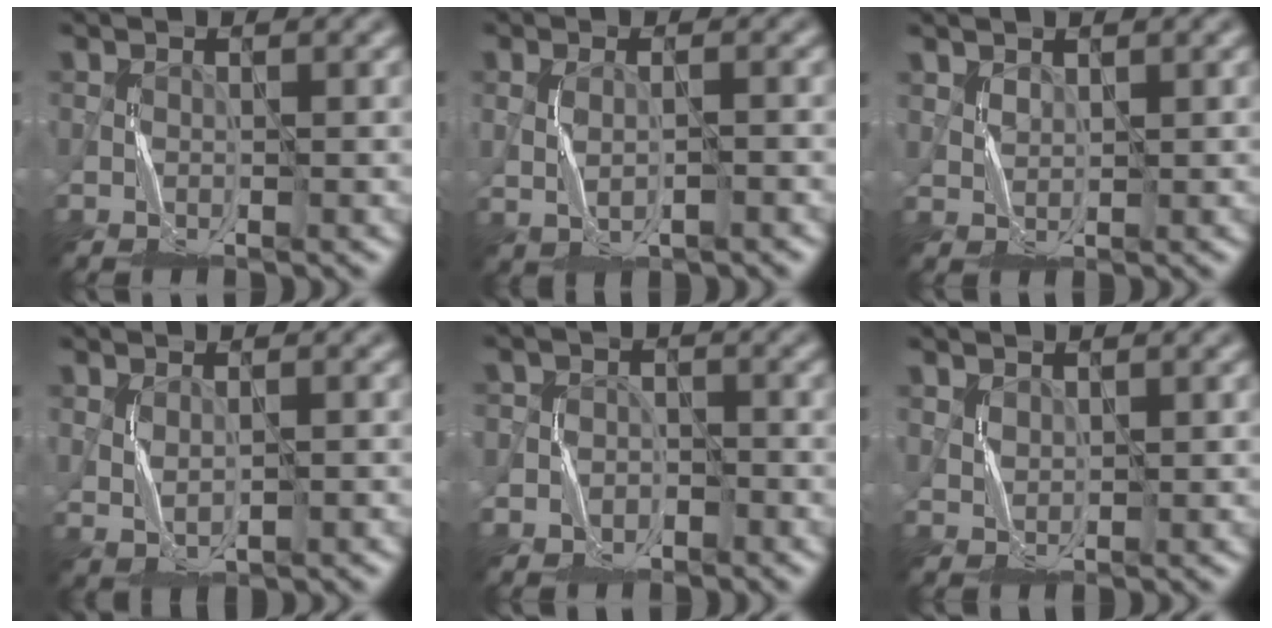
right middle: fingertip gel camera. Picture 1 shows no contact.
{"total": 1.7, "force": [-0.4, 0.8, 1.4], "torque": [-0.038, 0.000, -0.002]}
{"total": 1.3, "force": [1.1, 0.7, 0.3], "torque": [-0.012, 0.002, 0.029]}
{"total": 1.7, "force": [0.2, 1.1, 1.3], "torque": [-0.034, -0.003, 0.011]}
{"total": 3.2, "force": [-1.7, 2.7, -0.1], "torque": [0.026, 0.016, -0.048]}
{"total": 1.0, "force": [0.7, 0.7, 0.1], "torque": [-0.007, -0.001, 0.019]}